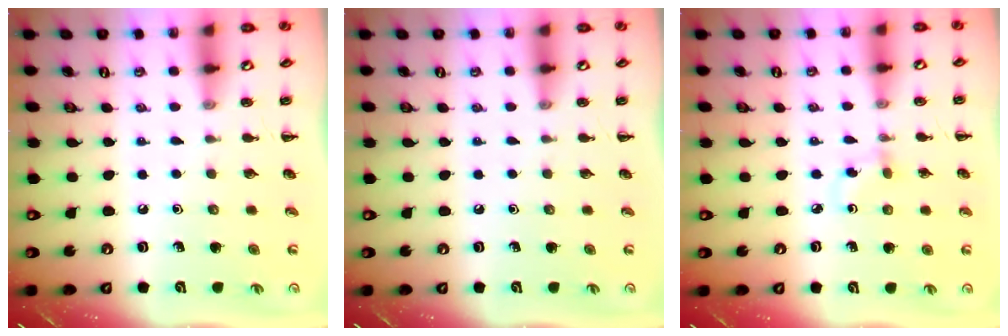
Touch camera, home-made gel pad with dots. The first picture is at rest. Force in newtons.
{"total": 0.0}
{"total": 3.0, "press": 2.8, "slide": 1.2}